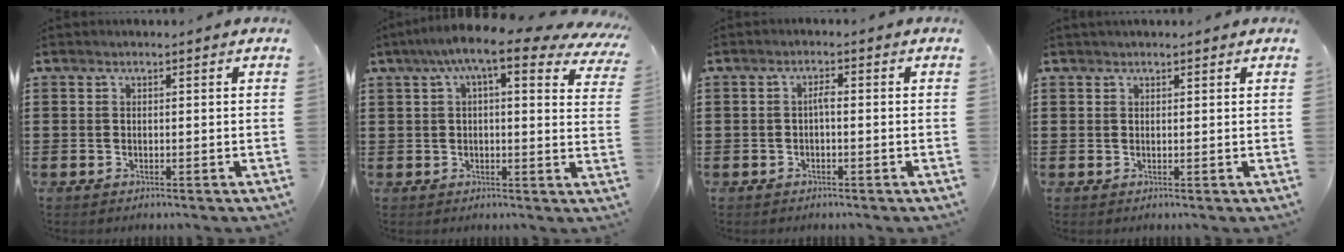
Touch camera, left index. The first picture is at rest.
{"total": 9.1, "force": [6.1, 1.1, 6.7], "torque": [-0.119, -0.018, 0.099]}
{"total": 1.6, "force": [-0.3, 0.6, 1.5], "torque": [-0.032, 0.005, -0.009]}
{"total": 0.9, "force": [0.8, 0.4, 0.2], "torque": [-0.005, 0.002, 0.015]}